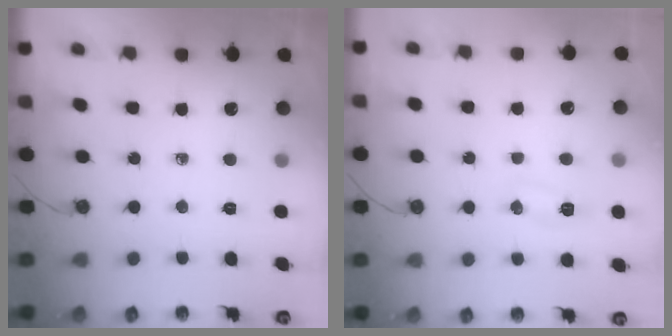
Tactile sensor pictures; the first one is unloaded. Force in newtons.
{"total": 15.9, "press": 5.9, "slide": 14.7}